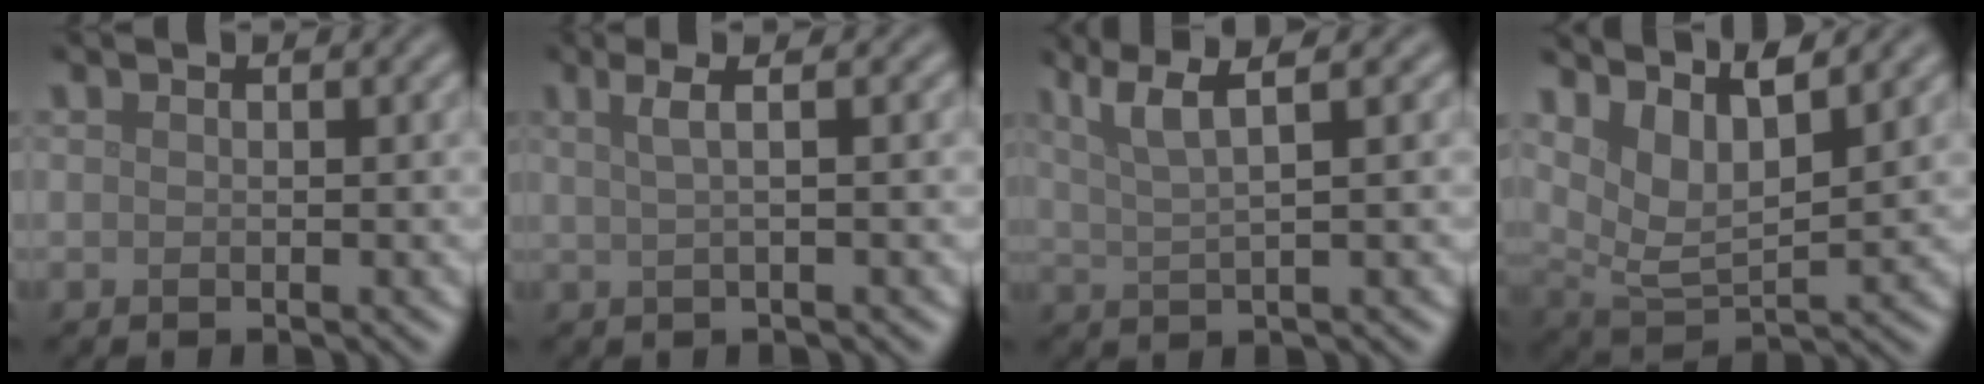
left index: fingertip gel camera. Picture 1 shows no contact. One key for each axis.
{"total": 2.5, "fx": 0.9, "fy": 0.8, "fz": 2.2, "tx": -0.032, "ty": 0.006, "tz": 0.006}
{"total": 4.5, "fx": 2.5, "fy": 0.8, "fz": 3.6, "tx": -0.060, "ty": 0.012, "tz": 0.047}
{"total": 5.8, "fx": 3.2, "fy": 2.2, "fz": 4.3, "tx": -0.089, "ty": -0.007, "tz": 0.065}